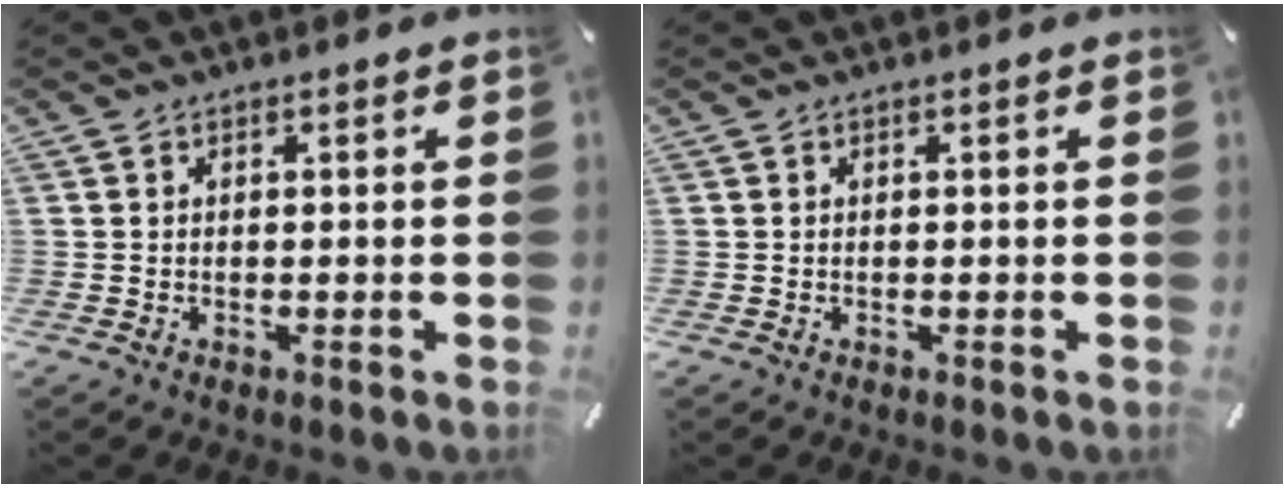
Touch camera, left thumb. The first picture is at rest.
{"total": 0.0}